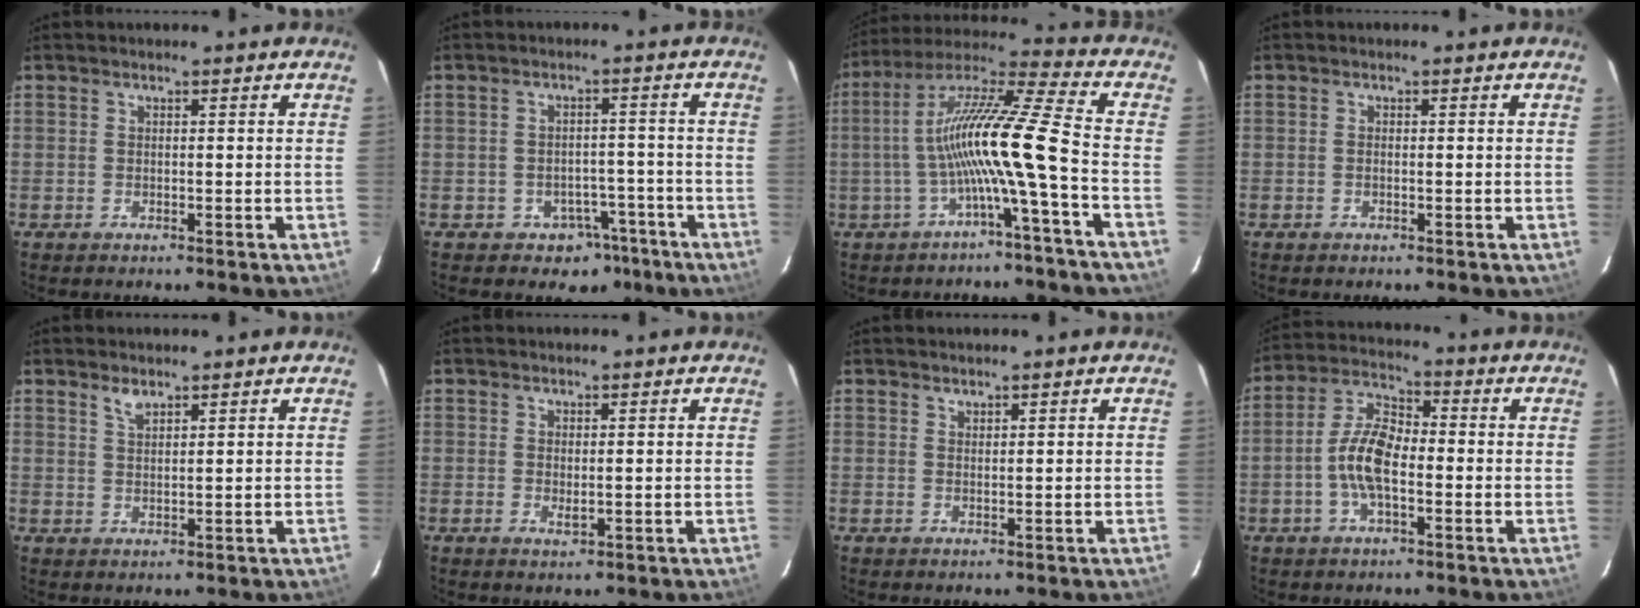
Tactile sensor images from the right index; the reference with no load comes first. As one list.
[{"total": 6.8, "force": [-4.5, 4.9, 1.2], "torque": [-0.019, 0.040, -0.041]}, {"total": 13.4, "force": [-3.9, -1.3, 12.8], "torque": [-0.236, 0.009, -0.072]}, {"total": 0.0}, {"total": 2.3, "force": [1.8, 0.7, 1.3], "torque": [-0.024, 0.002, 0.032]}, {"total": 1.2, "force": [0.2, 0.6, 1.1], "torque": [-0.020, -0.002, 0.006]}, {"total": 0.9, "force": [0.9, 0.2, 0.1], "torque": [-0.004, 0.001, 0.016]}, {"total": 8.4, "force": [-1.9, 3.7, 7.3], "torque": [-0.154, 0.014, -0.041]}]